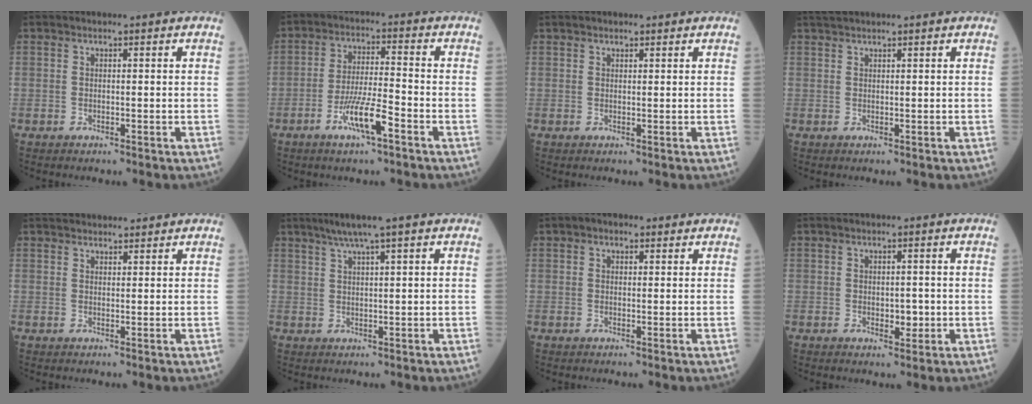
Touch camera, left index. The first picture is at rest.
{"total": 7.1, "force": [-3.9, 0.6, 5.9], "torque": [-0.116, -0.004, -0.073]}
{"total": 1.1, "force": [0.9, 0.5, 0.3], "torque": [-0.008, 0.013, 0.015]}
{"total": 2.1, "force": [1.9, -0.3, 0.6], "torque": [-0.007, 0.023, 0.039]}
{"total": 6.3, "force": [5.8, 1.4, 1.9], "torque": [-0.018, 0.036, 0.084]}
{"total": 4.7, "force": [3.3, -0.7, 3.2], "torque": [-0.064, 0.015, 0.063]}
{"total": 2.3, "force": [1.3, 1.4, 1.2], "torque": [-0.023, 0.020, 0.017]}
{"total": 2.3, "force": [-0.4, 1.3, 1.8], "torque": [-0.022, 0.001, -0.003]}